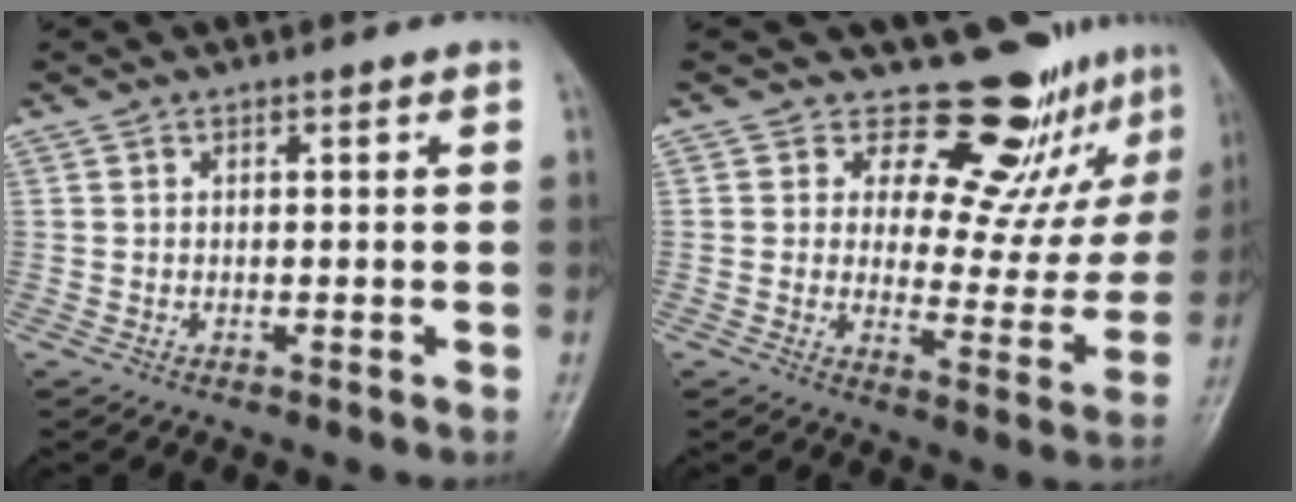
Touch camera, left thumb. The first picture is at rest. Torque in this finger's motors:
{"motor_torque": [0.01, 0.25, -0.17, 0.07, 0.05]}